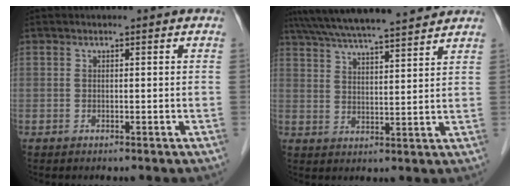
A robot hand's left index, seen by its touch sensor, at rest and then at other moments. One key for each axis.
{"total": 17.2, "fx": 15.3, "fy": 1.1, "fz": 7.9, "tx": -0.140, "ty": 0.034, "tz": 0.233}